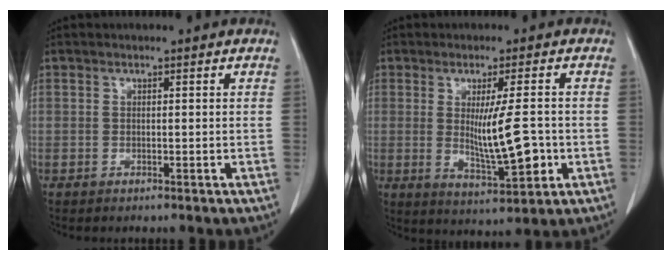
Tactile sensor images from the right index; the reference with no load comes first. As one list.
[{"total": 8.9, "force": [-0.8, 1.1, 8.9], "torque": [-0.147, -0.021, -0.005]}]